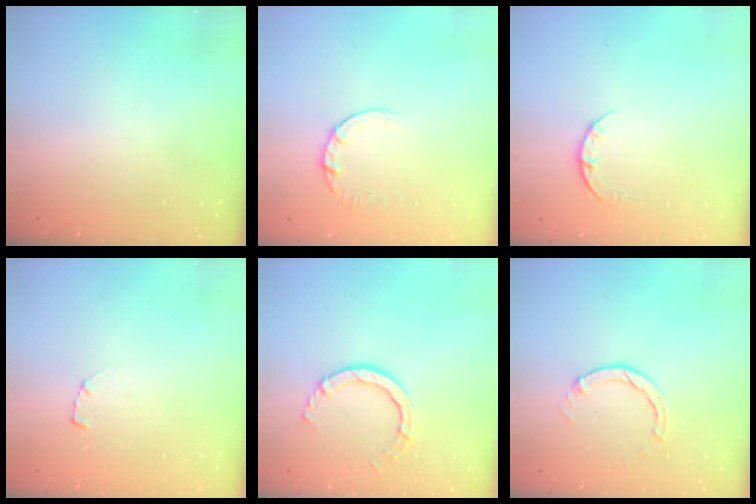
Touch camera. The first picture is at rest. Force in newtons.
{"total": 2.7, "press": 2.7, "slide": 0.4}
{"total": 3.2, "press": 3.2, "slide": 0.5}
{"total": 1.7, "press": 1.7, "slide": 0.2}
{"total": 5.9, "press": 5.9, "slide": 0.5}
{"total": 1.3, "press": 1.2, "slide": 0.3}